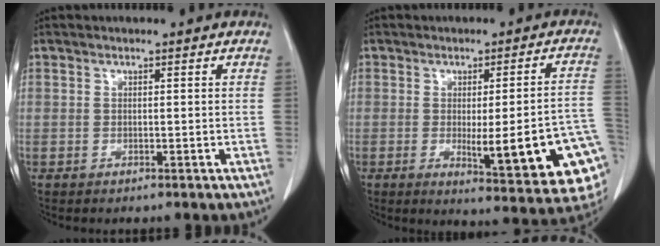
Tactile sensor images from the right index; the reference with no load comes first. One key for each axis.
{"total": 17.5, "fx": -4.8, "fy": 2.4, "fz": 16.7, "tx": -0.120, "ty": 0.001, "tz": -0.047}